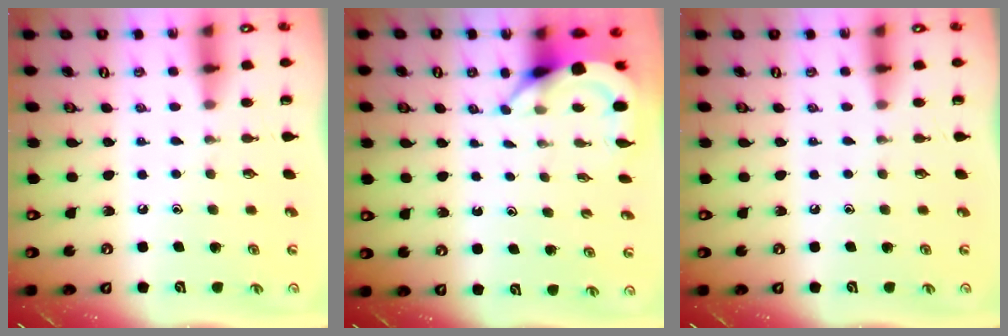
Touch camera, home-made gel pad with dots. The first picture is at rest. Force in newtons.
{"total": 3.9, "press": 3.9, "slide": 0.1}
{"total": 0.0}